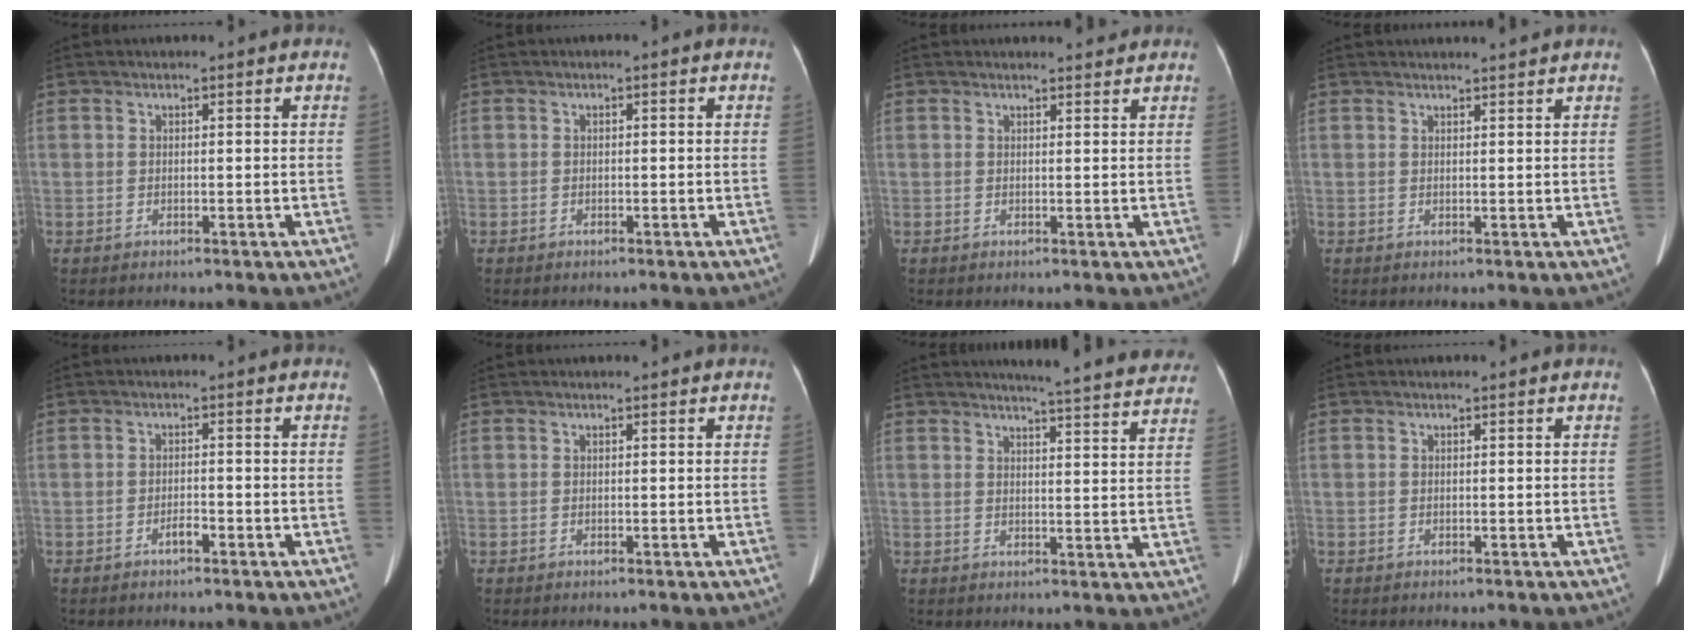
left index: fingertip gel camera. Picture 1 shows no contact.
{"total": 0.6, "force": [-0.5, 0.4, 0.1], "torque": [-0.002, 0.005, -0.011]}
{"total": 2.2, "force": [2.2, 0.3, 0.2], "torque": [-0.008, 0.002, 0.026]}
{"total": 2.9, "force": [2.8, -0.3, 0.8], "torque": [-0.011, 0.010, 0.036]}
{"total": 1.6, "force": [-1.1, 0.4, 1.0], "torque": [-0.019, 0.001, -0.016]}
{"total": 0.0}
{"total": 17.8, "force": [16.8, 1.0, 5.7], "torque": [-0.066, -0.050, 0.182]}
{"total": 0.0}